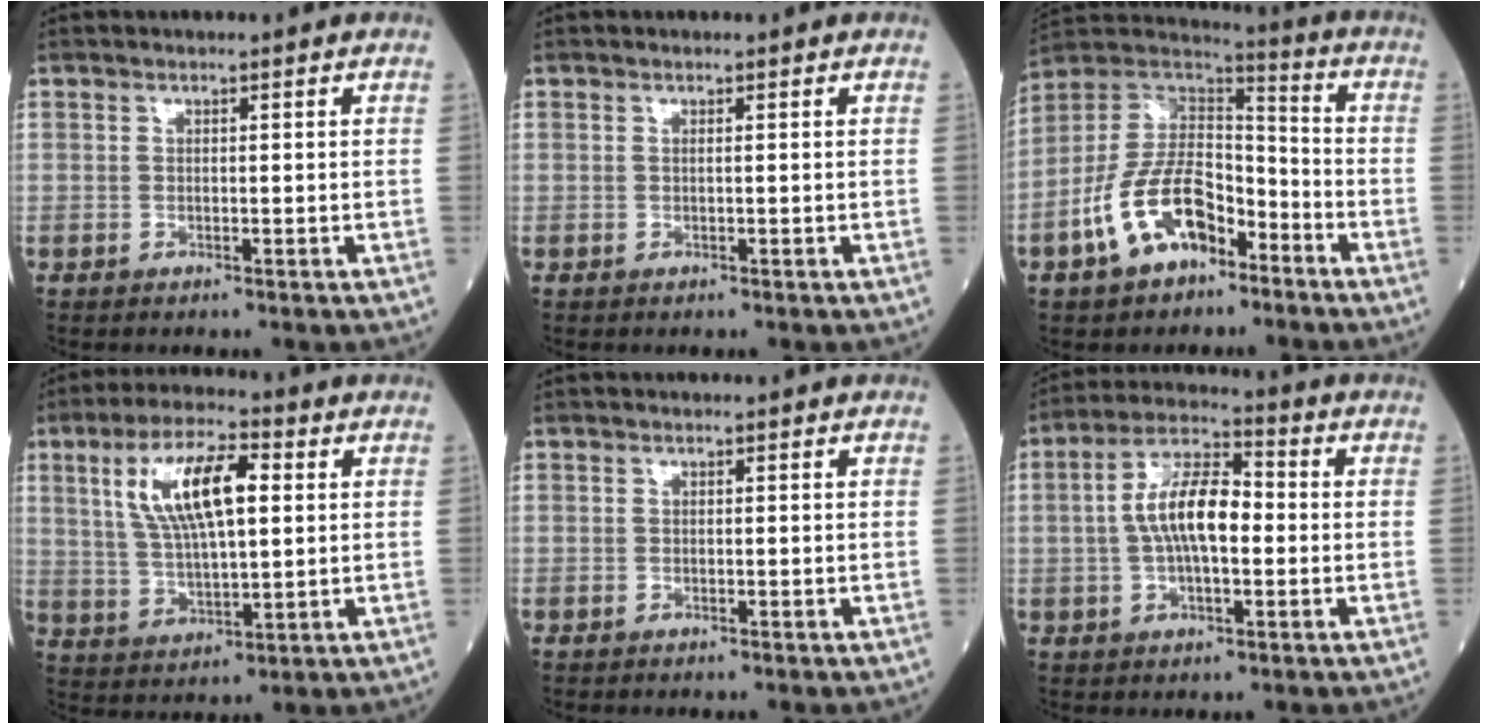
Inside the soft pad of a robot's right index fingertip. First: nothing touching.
{"total": 0.0}
{"total": 13.8, "force": [-6.9, 7.2, 9.4], "torque": [-0.199, 0.020, -0.126]}
{"total": 12.4, "force": [3.5, 3.6, 11.3], "torque": [-0.223, 0.016, 0.066]}
{"total": 0.0}
{"total": 10.0, "force": [-0.1, 3.6, 9.3], "torque": [-0.183, 0.020, -0.009]}